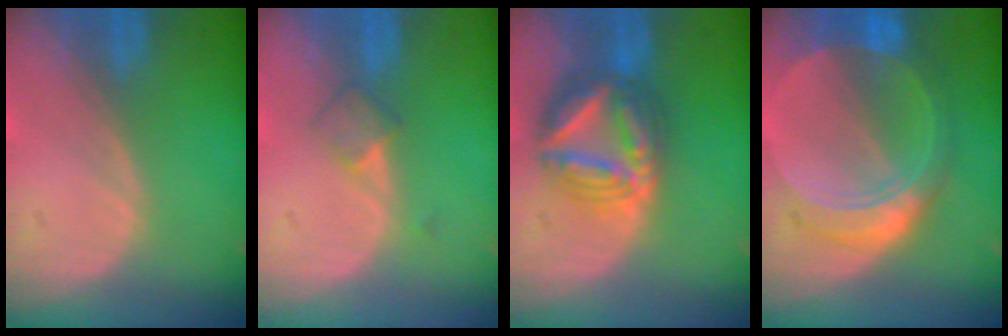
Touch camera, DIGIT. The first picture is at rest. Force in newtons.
{"total": 2.7, "press": 2.4, "slide": 1.1}
{"total": 9.0, "press": 8.9, "slide": 0.8}
{"total": 8.7, "press": 8.7, "slide": 0.6}